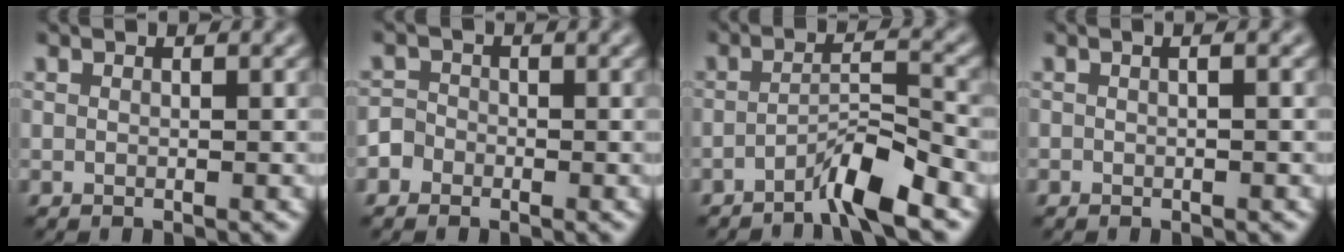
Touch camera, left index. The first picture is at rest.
{"total": 1.5, "force": [-0.8, 1.2, 0.2], "torque": [0.007, 0.005, -0.019]}
{"total": 3.9, "force": [-2.8, 0.1, 2.7], "torque": [-0.047, 0.012, -0.059]}
{"total": 0.9, "force": [0.2, 0.1, 0.9], "torque": [-0.011, -0.005, -0.002]}